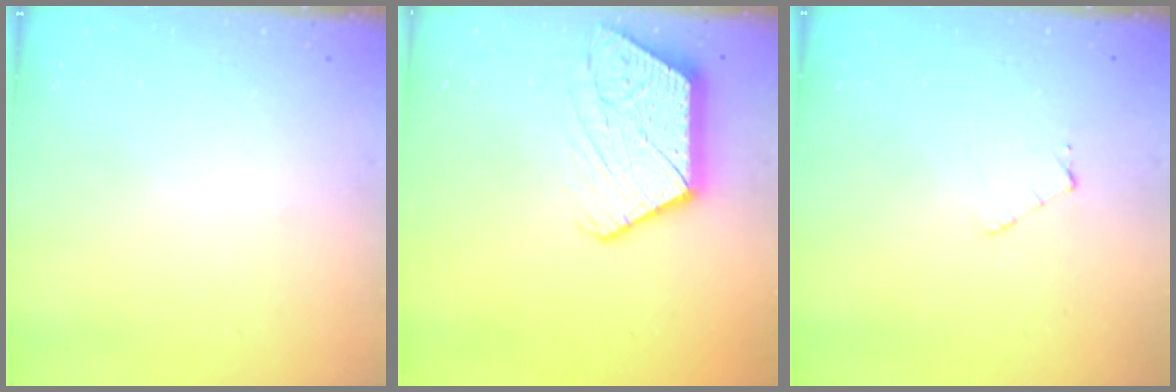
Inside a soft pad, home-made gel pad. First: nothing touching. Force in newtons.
{"total": 13.8, "press": 13.8, "slide": 1.0}
{"total": 3.8, "press": 3.8, "slide": 0.3}